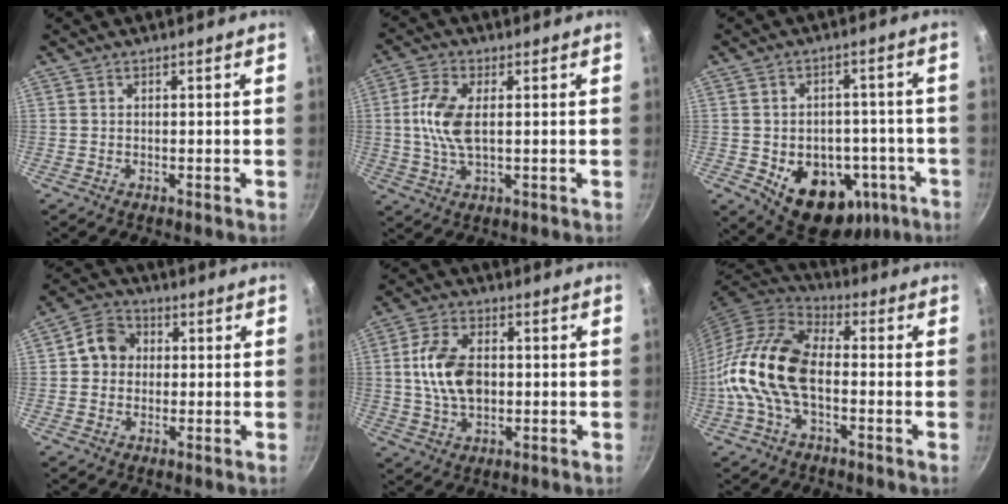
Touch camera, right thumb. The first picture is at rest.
{"total": 8.6, "force": [0.8, 4.2, 7.5], "torque": [-0.158, 0.005, 0.012]}
{"total": 17.7, "force": [-6.3, 12.7, 10.5], "torque": [-0.115, 0.028, -0.068]}
{"total": 6.8, "force": [0.7, 6.0, 3.2], "torque": [-0.022, 0.015, -0.004]}
{"total": 11.3, "force": [0.5, 7.1, 8.7], "torque": [-0.152, 0.012, 0.005]}
{"total": 14.7, "force": [-2.4, 8.3, 11.9], "torque": [-0.221, 0.034, -0.063]}